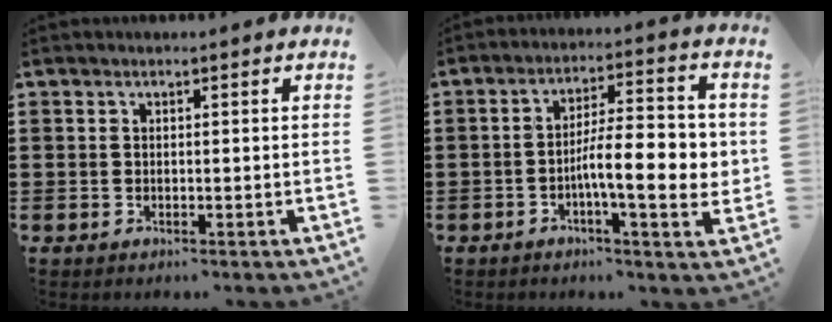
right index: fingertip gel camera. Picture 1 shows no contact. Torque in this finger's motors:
{"motor_torque": [2.14, 0.00, 0.51, 0.13]}